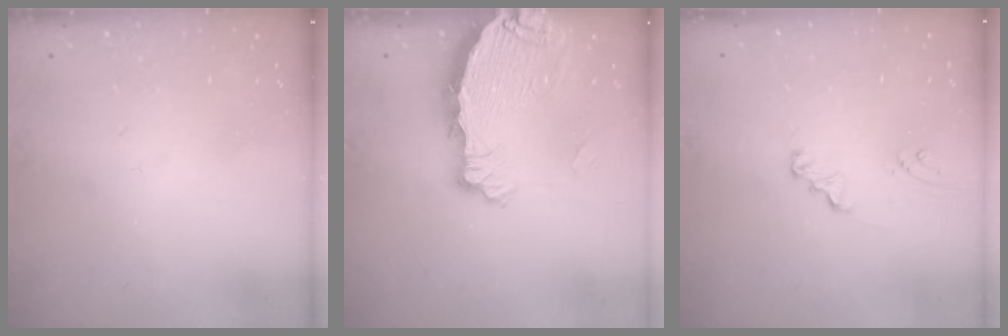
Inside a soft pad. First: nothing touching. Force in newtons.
{"total": 6.5, "press": 6.5, "slide": 0.6}
{"total": 2.1, "press": 2.1, "slide": 0.2}